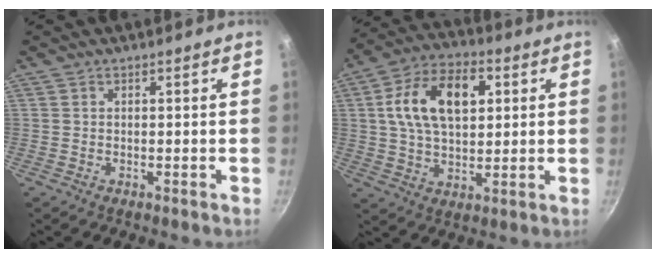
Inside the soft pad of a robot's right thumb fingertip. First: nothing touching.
{"total": 15.7, "force": [3.7, 9.6, 11.9], "torque": [-0.185, 0.009, 0.055]}